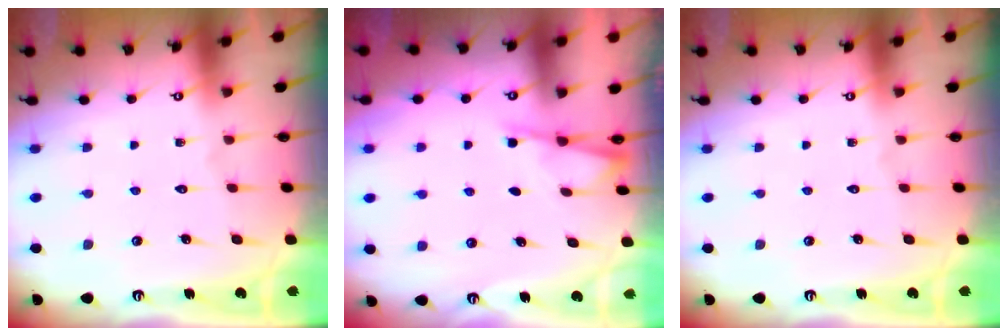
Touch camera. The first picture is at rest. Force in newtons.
{"total": 2.6, "press": 2.6, "slide": 0.3}
{"total": 0.0}